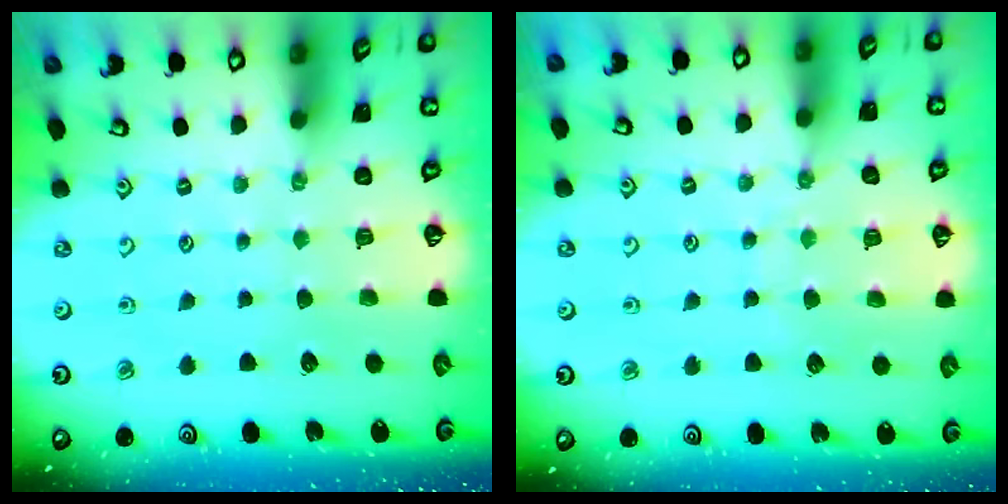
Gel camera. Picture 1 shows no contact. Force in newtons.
{"total": 6.9, "press": 6.9, "slide": 0.8}